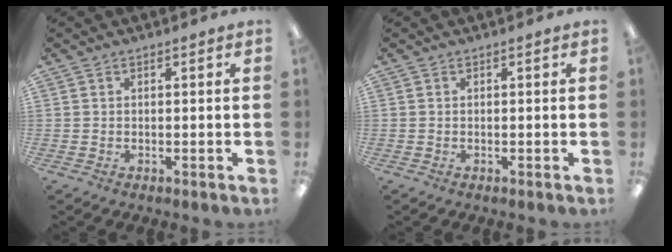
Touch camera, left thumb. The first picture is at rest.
{"total": 0.0}